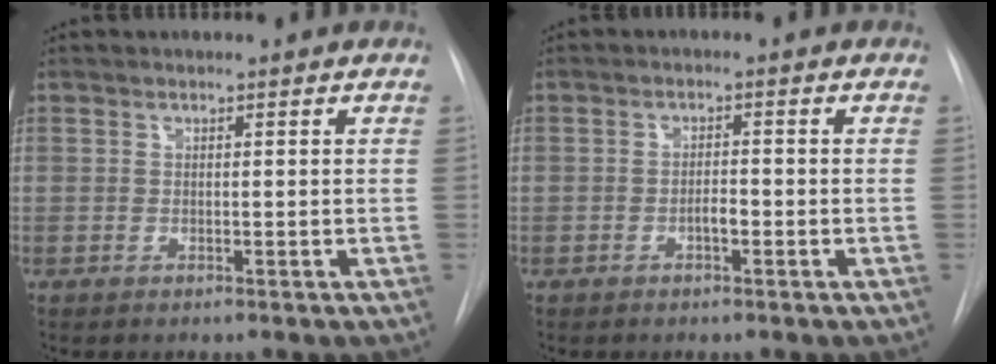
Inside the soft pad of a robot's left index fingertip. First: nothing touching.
{"total": 1.7, "force": [-0.8, 0.6, 1.4], "torque": [-0.021, 0.004, -0.015]}